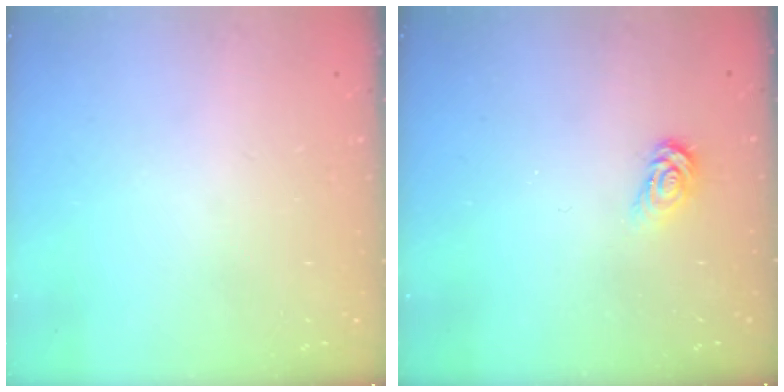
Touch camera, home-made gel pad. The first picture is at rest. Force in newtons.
{"total": 3.3, "press": 3.3, "slide": 0.3}